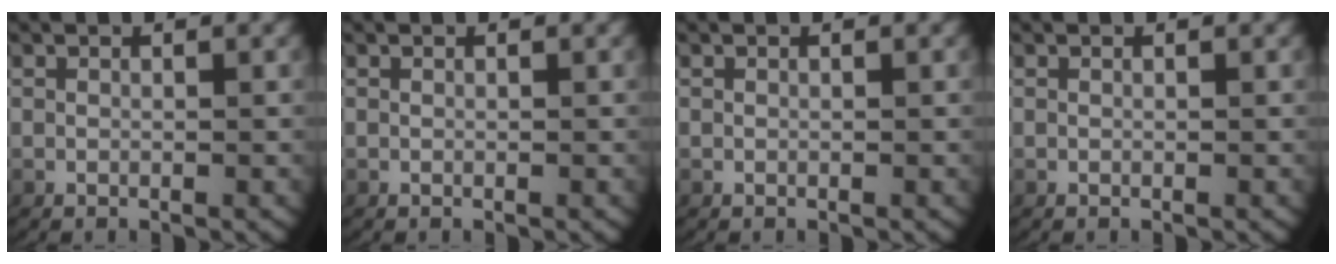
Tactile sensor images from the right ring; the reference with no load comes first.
{"total": 0.0}
{"total": 0.0}
{"total": 0.0}